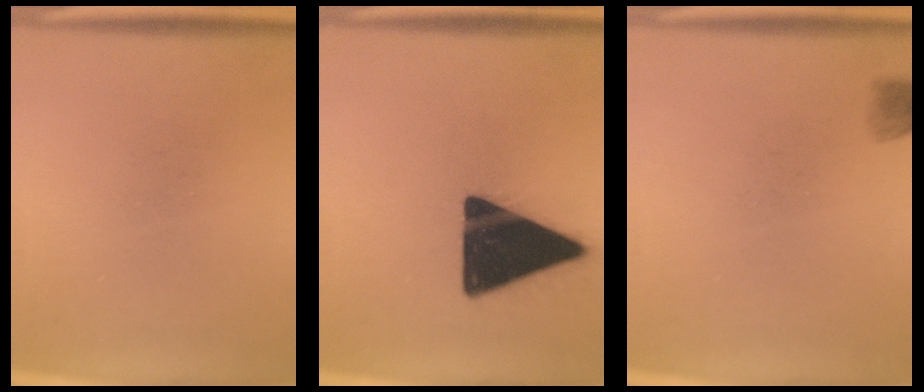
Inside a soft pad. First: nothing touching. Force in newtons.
{"total": 19.9}
{"total": 2.2}